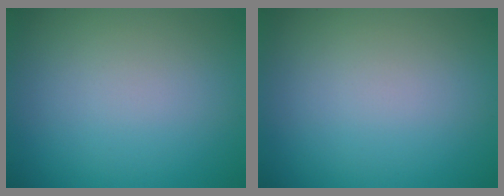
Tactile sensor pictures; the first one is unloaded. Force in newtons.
{"total": 0.0}